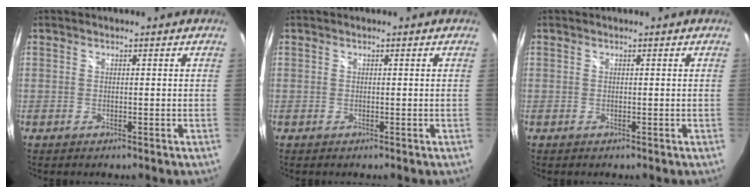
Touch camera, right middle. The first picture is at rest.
{"total": 0.0}
{"total": 0.0}